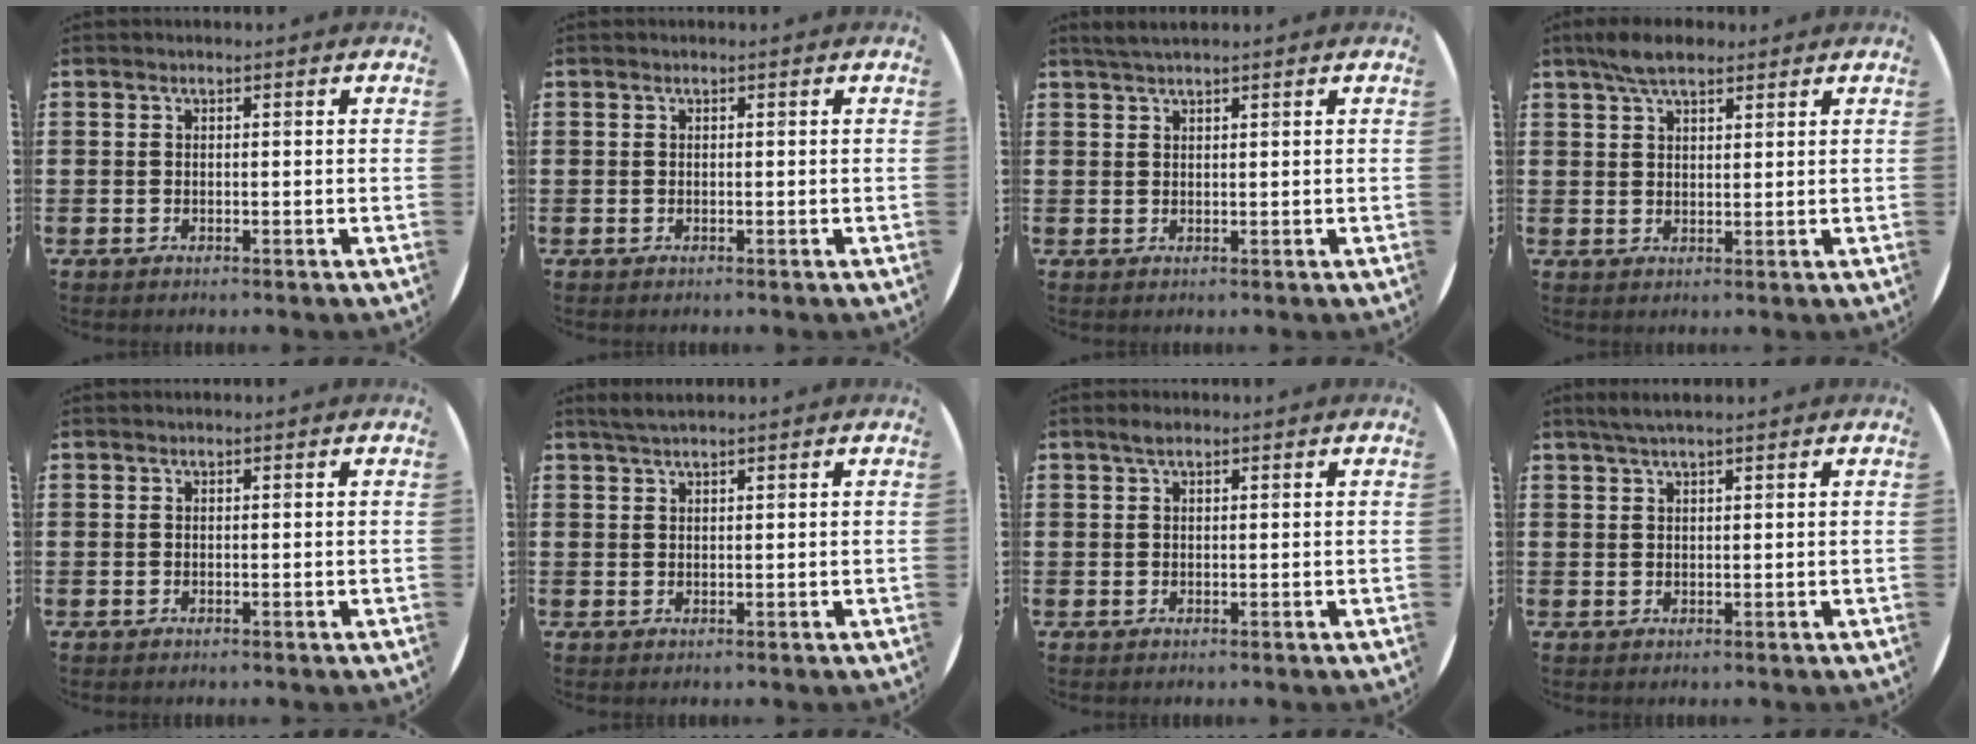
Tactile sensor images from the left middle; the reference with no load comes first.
{"total": 0.0}
{"total": 1.7, "force": [1.5, 0.0, 0.8], "torque": [-0.016, 0.002, 0.028]}
{"total": 4.9, "force": [3.8, 1.6, 2.6], "torque": [-0.058, 0.002, 0.070]}
{"total": 0.0}
{"total": 1.6, "force": [1.5, -0.1, 0.8], "torque": [-0.015, 0.002, 0.027]}
{"total": 1.2, "force": [0.8, 0.4, 0.8], "torque": [-0.016, 0.005, 0.012]}
{"total": 2.0, "force": [1.6, 0.0, 1.2], "torque": [-0.023, 0.004, 0.028]}